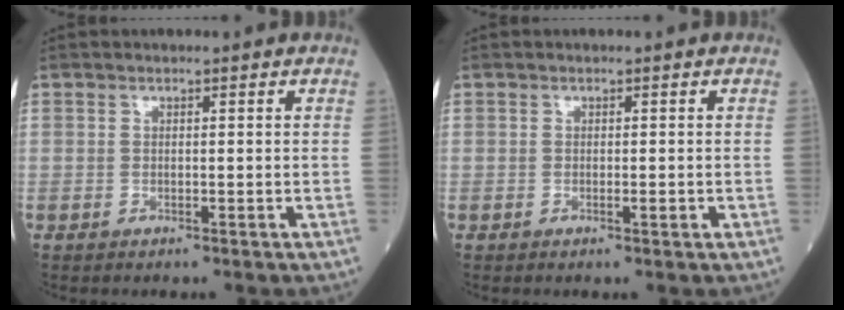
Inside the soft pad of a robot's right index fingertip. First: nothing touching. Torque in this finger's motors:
{"motor_torque": [0.26, -0.10, 0.15, 0.03]}